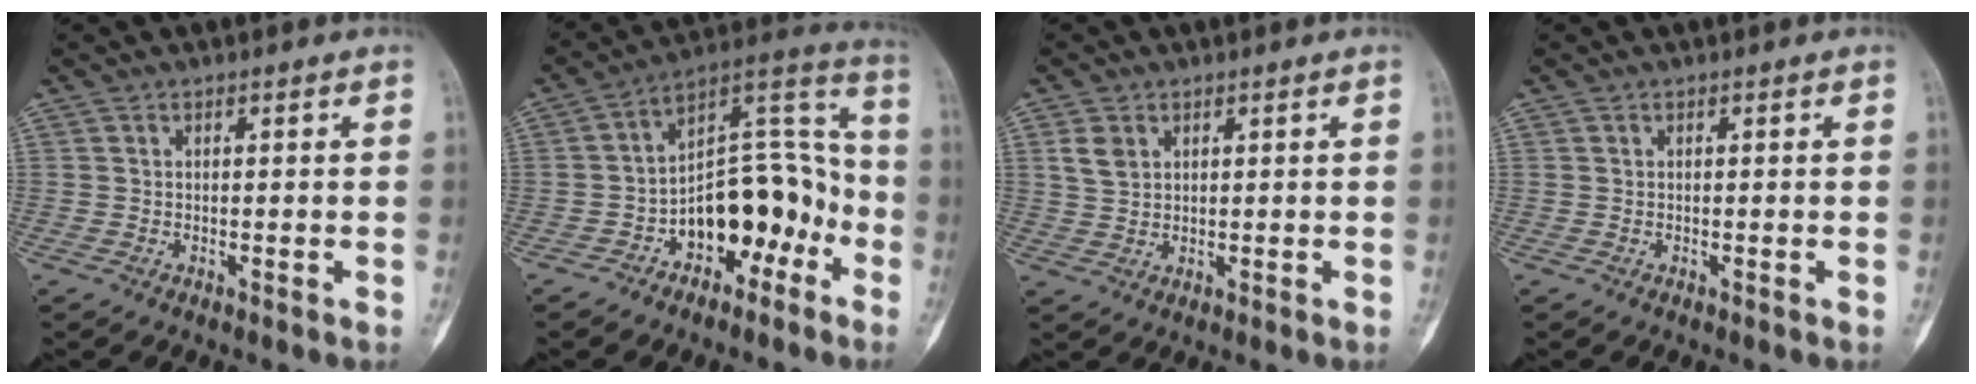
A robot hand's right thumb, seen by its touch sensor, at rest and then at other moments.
{"total": 16.1, "force": [-6.3, 9.6, 11.3], "torque": [-0.121, 0.083, -0.099]}
{"total": 3.7, "force": [1.6, 2.6, 2.0], "torque": [-0.031, -0.004, 0.036]}
{"total": 0.0}